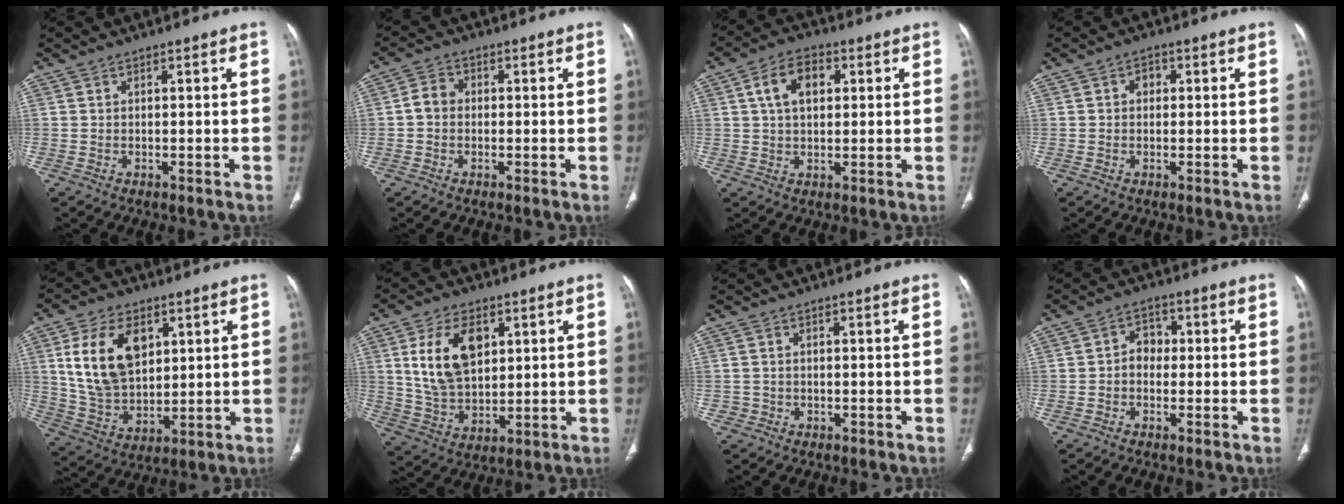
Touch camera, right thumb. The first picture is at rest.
{"total": 3.5, "force": [-0.3, 3.0, 1.9], "torque": [-0.024, 0.013, -0.013]}
{"total": 8.0, "force": [2.2, 5.2, 5.7], "torque": [-0.087, 0.009, 0.035]}
{"total": 2.0, "force": [0.3, 1.6, 1.1], "torque": [-0.006, 0.006, 0.000]}
{"total": 15.6, "force": [5.1, 9.9, 11.0], "torque": [-0.180, -0.016, 0.111]}
{"total": 13.6, "force": [4.2, 8.5, 9.7], "torque": [-0.156, -0.014, 0.091]}
{"total": 1.2, "force": [-0.4, 1.1, -0.1], "torque": [0.010, 0.008, -0.008]}
{"total": 3.9, "force": [-0.3, 3.2, 2.1], "torque": [-0.009, 0.018, -0.015]}